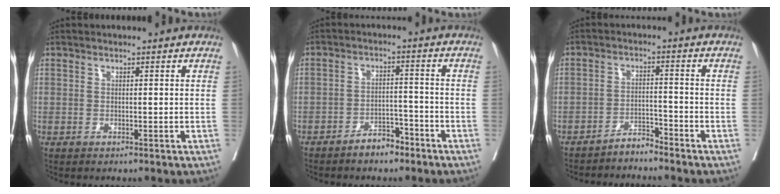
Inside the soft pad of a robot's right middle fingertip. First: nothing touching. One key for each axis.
{"total": 4.2, "fx": -3.4, "fy": 1.7, "fz": 1.9, "tx": -0.028, "ty": 0.007, "tz": -0.056}
{"total": 2.8, "fx": -2.8, "fy": 0.1, "fz": 0.3, "tx": 0.000, "ty": -0.010, "tz": -0.051}